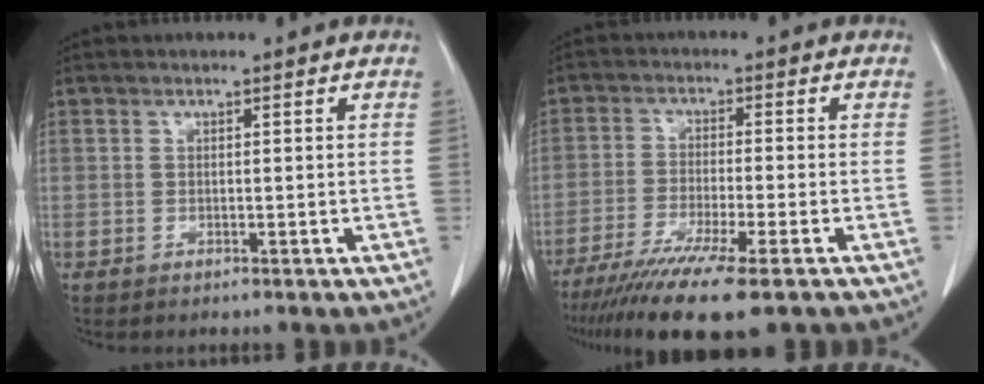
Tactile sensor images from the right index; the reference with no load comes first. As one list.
[{"total": 12.2, "force": [-8.8, 0.4, 8.5], "torque": [-0.145, -0.033, -0.141]}]